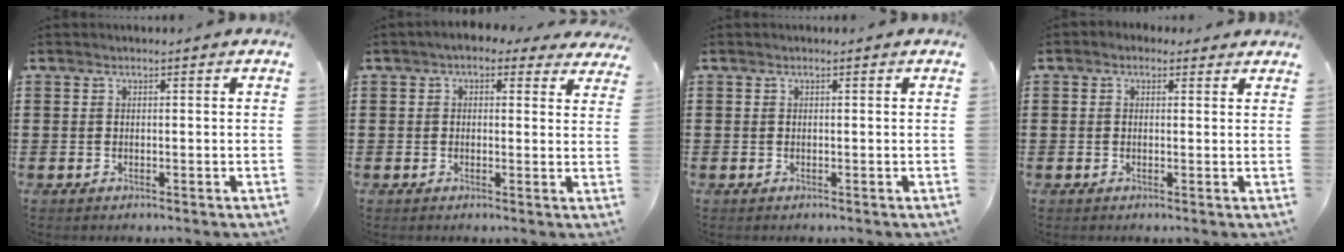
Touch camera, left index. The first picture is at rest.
{"total": 2.4, "force": [1.4, 1.3, 1.5], "torque": [-0.027, 0.002, 0.021]}
{"total": 0.0}
{"total": 1.2, "force": [0.6, 0.9, 0.5], "torque": [-0.012, 0.007, 0.011]}